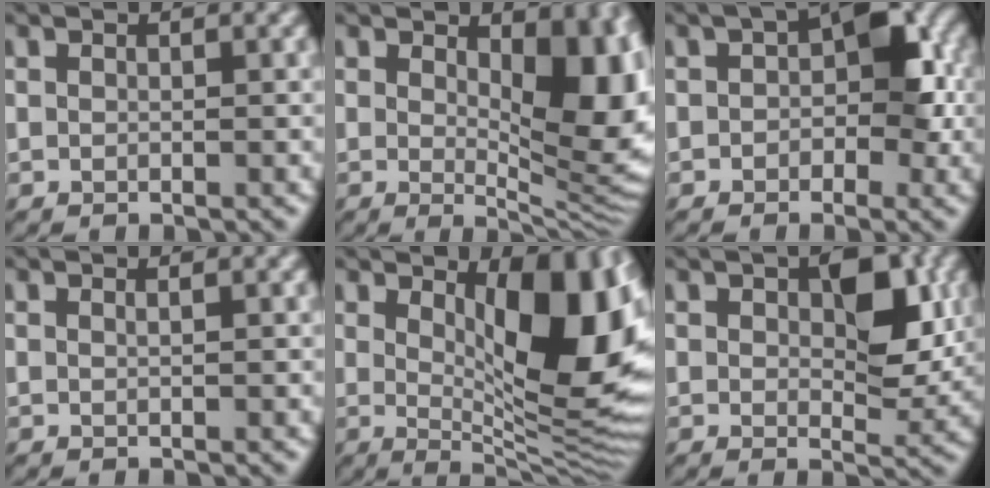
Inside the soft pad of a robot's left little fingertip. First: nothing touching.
{"total": 10.1, "force": [1.9, 5.5, 8.3], "torque": [-0.116, -0.028, 0.042]}
{"total": 7.7, "force": [0.0, 4.5, 6.2], "torque": [-0.092, -0.001, -0.007]}
{"total": 0.6, "force": [0.3, -0.4, 0.1], "torque": [-0.003, -0.001, 0.008]}
{"total": 11.4, "force": [2.8, 4.5, 10.1], "torque": [-0.127, -0.013, 0.043]}
{"total": 7.2, "force": [2.0, 4.1, 5.6], "torque": [-0.100, -0.008, 0.035]}